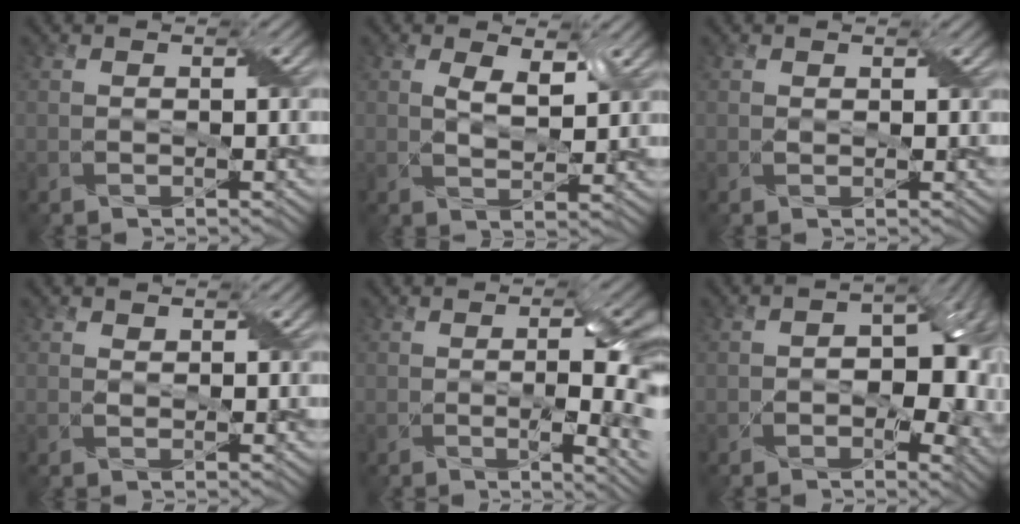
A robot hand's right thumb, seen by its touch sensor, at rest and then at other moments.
{"total": 4.5, "force": [2.0, 2.1, 3.5], "torque": [-0.073, -0.005, 0.040]}
{"total": 0.8, "force": [0.5, 0.6, 0.3], "torque": [-0.009, -0.001, 0.009]}
{"total": 1.2, "force": [0.9, 0.7, 0.3], "torque": [-0.011, -0.001, 0.018]}
{"total": 9.2, "force": [-0.5, 3.6, 8.4], "torque": [-0.091, -0.008, -0.010]}
{"total": 9.4, "force": [-1.2, 5.2, 7.7], "torque": [-0.104, -0.007, -0.015]}